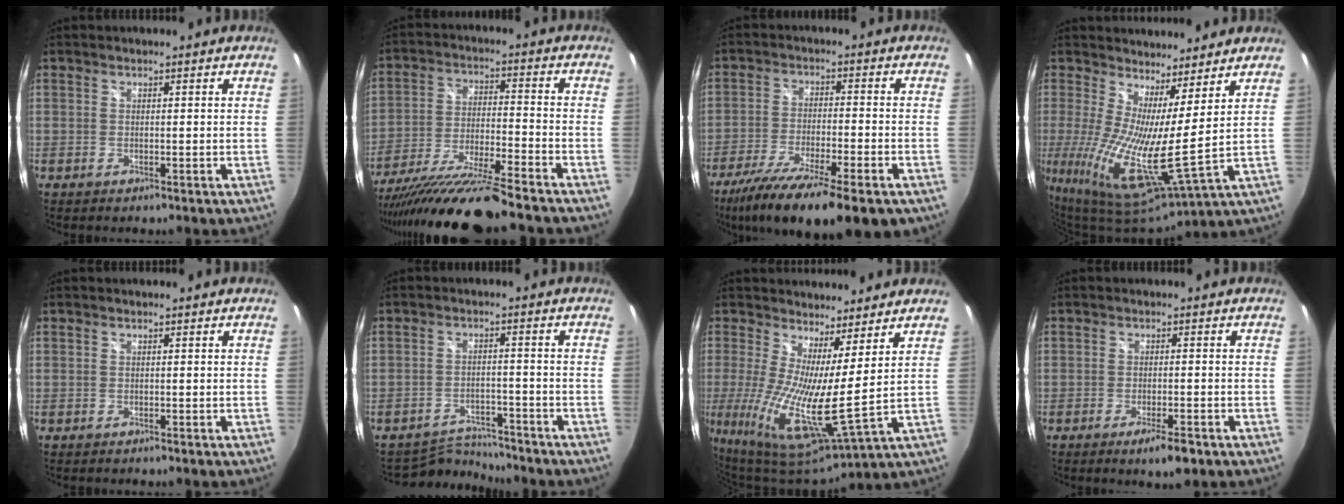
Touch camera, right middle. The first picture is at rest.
{"total": 17.4, "force": [-15.0, 0.0, 8.9], "torque": [-0.179, -0.042, -0.261]}
{"total": 18.9, "force": [-13.4, 3.9, 12.7], "torque": [-0.240, -0.047, -0.219]}
{"total": 14.6, "force": [4.6, 2.0, 13.7], "torque": [-0.236, -0.023, 0.078]}
{"total": 0.7, "force": [-0.6, 0.2, 0.2], "torque": [-0.006, -0.004, -0.010]}
{"total": 6.5, "force": [-6.4, 1.1, -0.2], "torque": [-0.014, 0.008, -0.104]}
{"total": 13.8, "force": [3.4, 2.0, 13.3], "torque": [-0.241, -0.035, 0.057]}
{"total": 4.5, "force": [-2.9, 1.1, 3.3], "torque": [-0.062, -0.001, -0.042]}